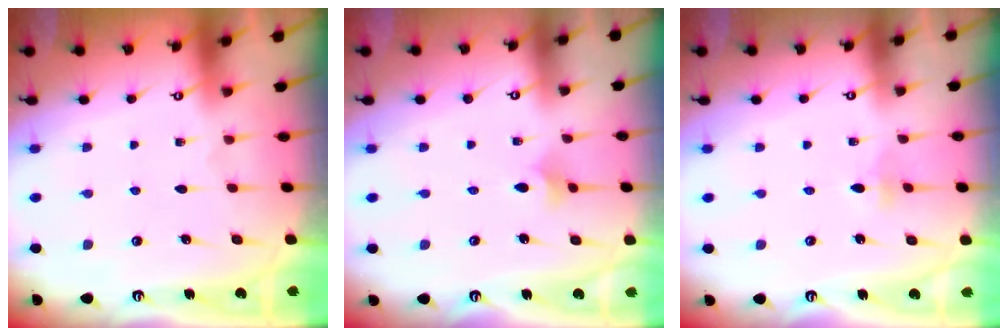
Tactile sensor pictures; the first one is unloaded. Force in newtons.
{"total": 3.8, "press": 3.7, "slide": 0.8}
{"total": 2.4, "press": 2.3, "slide": 0.7}